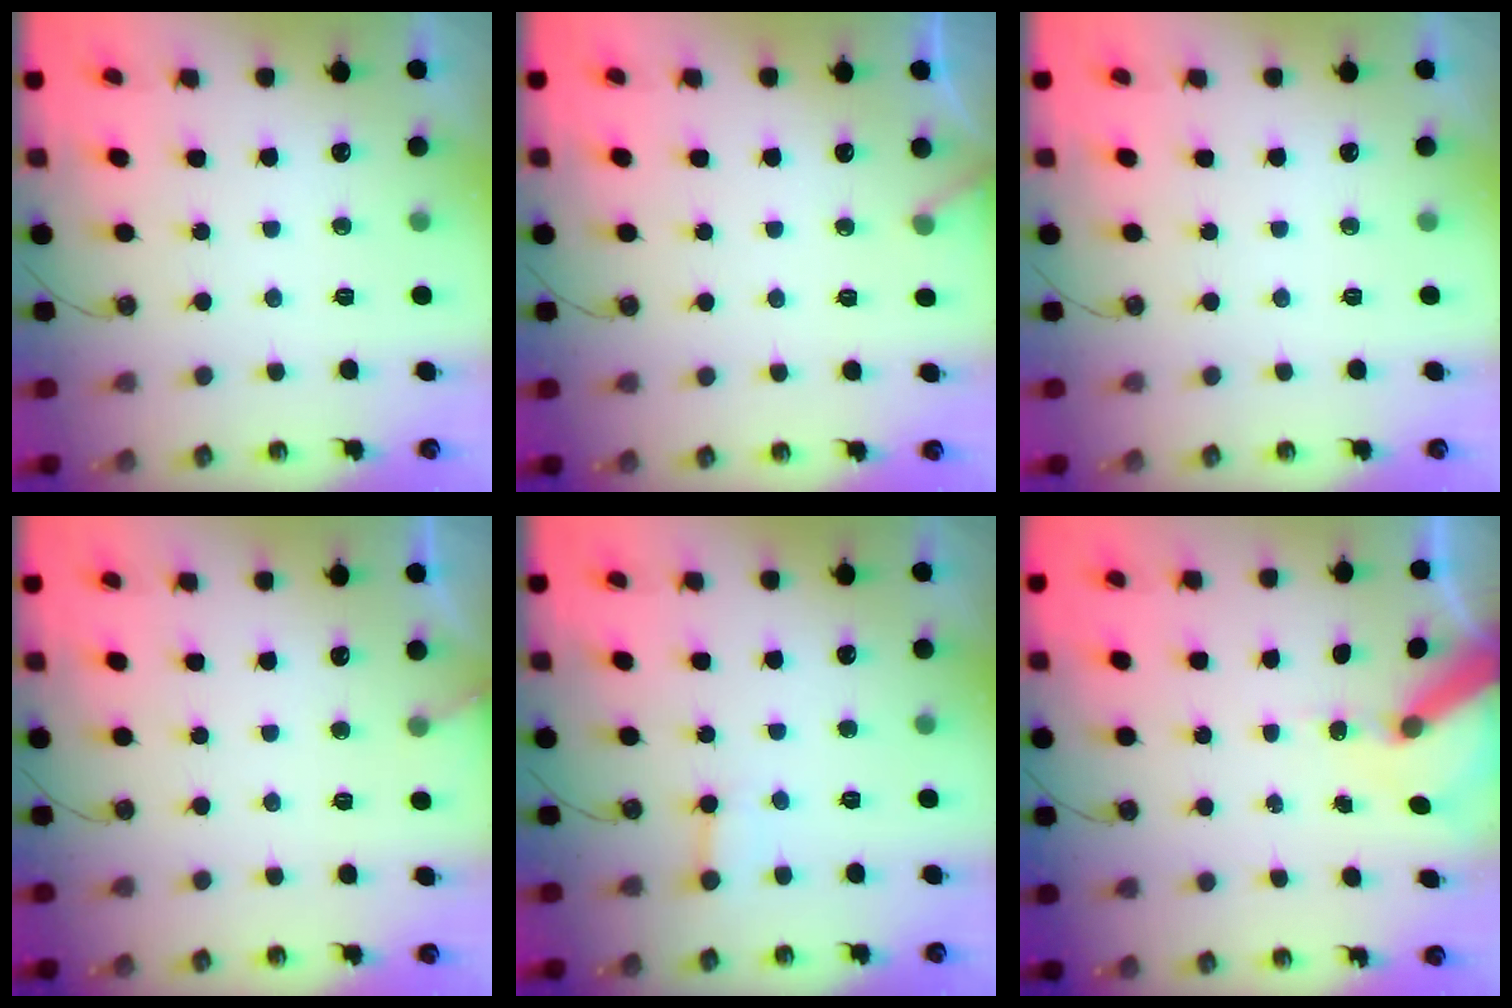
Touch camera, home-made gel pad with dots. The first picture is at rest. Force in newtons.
{"total": 4.1, "press": 4.1, "slide": 0.3}
{"total": 0.0}
{"total": 3.7, "press": 3.7, "slide": 0.3}
{"total": 2.5, "press": 2.5, "slide": 0.4}
{"total": 9.1, "press": 9.0, "slide": 1.4}